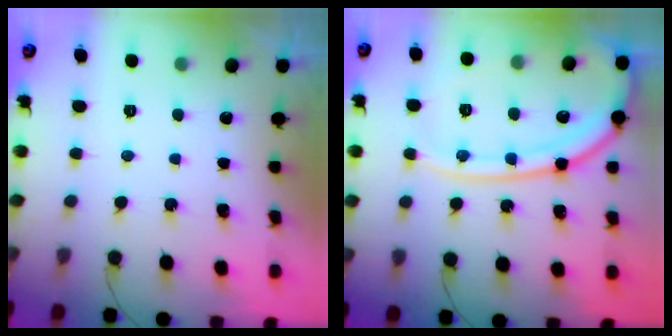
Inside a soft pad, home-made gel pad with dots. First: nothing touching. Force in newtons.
{"total": 18.2, "press": 18.1, "slide": 1.9}